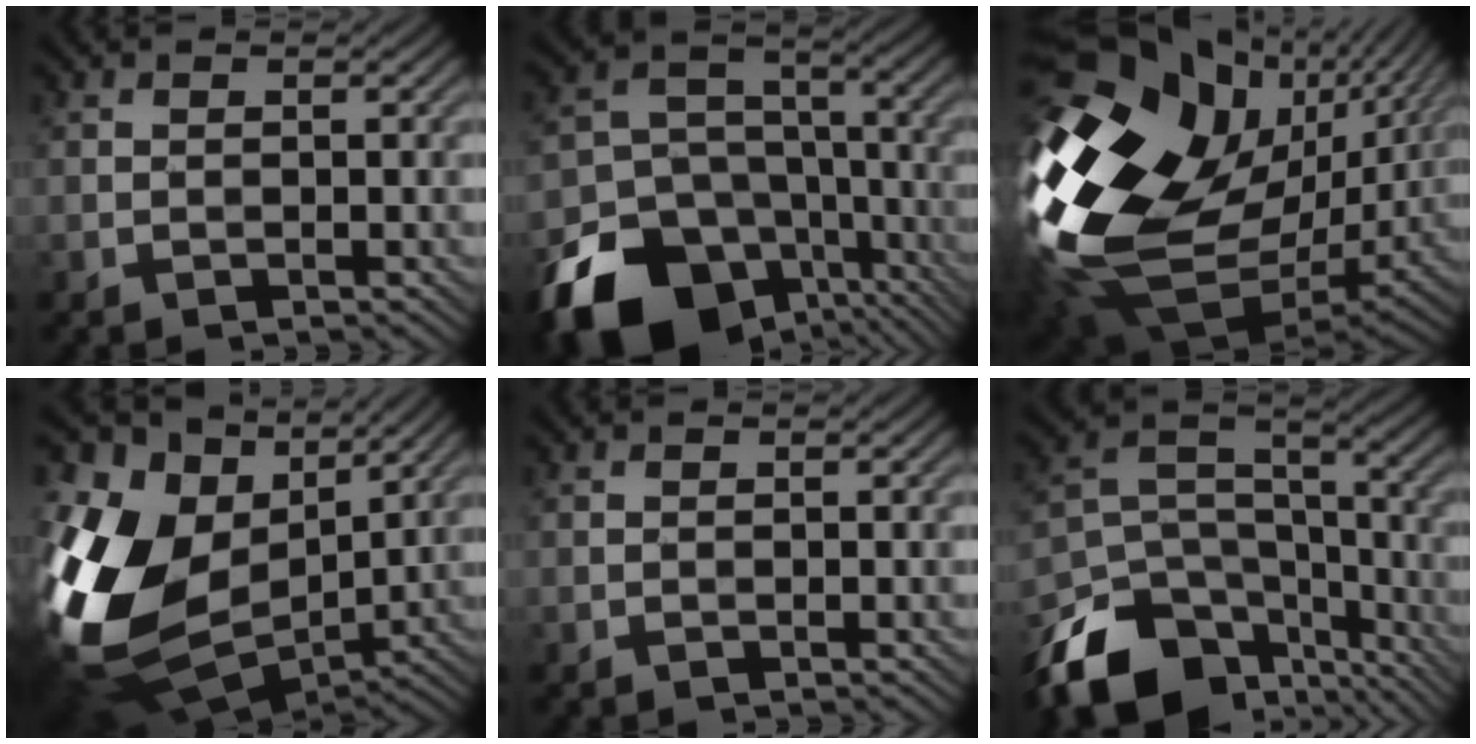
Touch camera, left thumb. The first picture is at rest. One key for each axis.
{"total": 19.6, "fx": -11.0, "fy": 14.1, "fz": 7.9, "tx": -0.182, "ty": -0.067, "tz": -0.167}
{"total": 21.4, "fx": 2.2, "fy": 15.5, "fz": 14.7, "tx": -0.345, "ty": -0.038, "tz": 0.074}
{"total": 18.0, "fx": 1.1, "fy": 13.3, "fz": 12.1, "tx": -0.305, "ty": -0.017, "tz": 0.043}
{"total": 0.0}
{"total": 15.9, "fx": -10.9, "fy": 8.8, "fz": 7.7, "tx": -0.199, "ty": -0.037, "tz": -0.178}